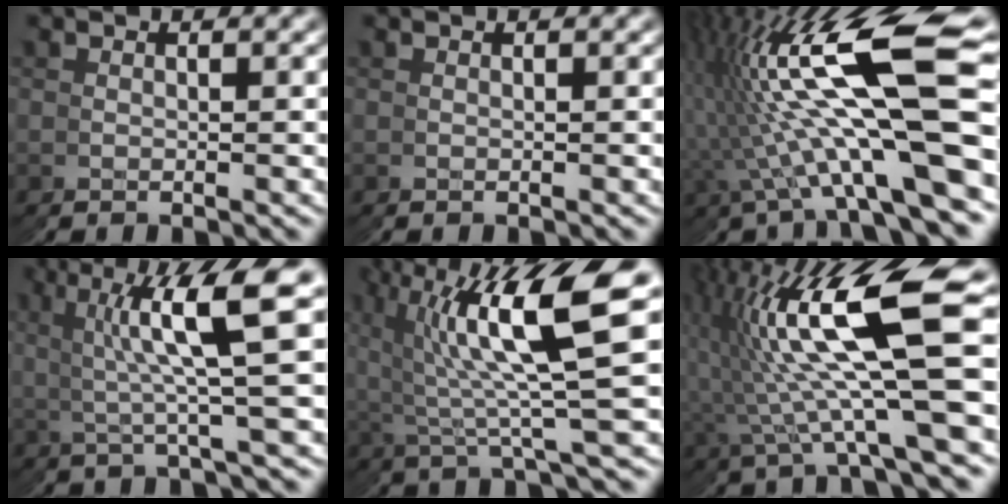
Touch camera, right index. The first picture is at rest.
{"total": 0.0}
{"total": 13.7, "force": [2.7, 4.5, 12.6], "torque": [-0.222, 0.020, 0.043]}
{"total": 7.4, "force": [2.8, 1.3, 6.8], "torque": [-0.086, 0.026, 0.037]}
{"total": 9.9, "force": [2.8, 3.4, 8.8], "torque": [-0.147, 0.021, 0.042]}
{"total": 12.3, "force": [1.8, 5.0, 11.1], "torque": [-0.198, 0.006, 0.032]}